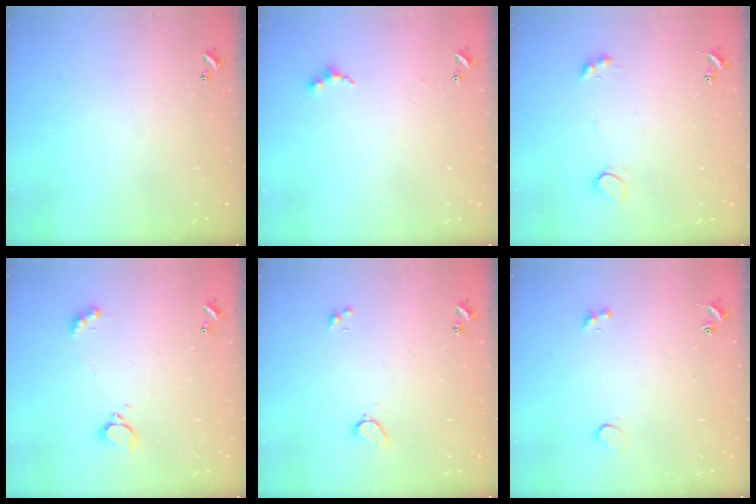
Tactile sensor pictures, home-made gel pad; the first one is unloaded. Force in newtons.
{"total": 4.0, "press": 4.0, "slide": 0.5}
{"total": 3.9, "press": 3.7, "slide": 1.2}
{"total": 2.5, "press": 2.4, "slide": 0.7}
{"total": 2.8, "press": 2.7, "slide": 0.6}
{"total": 3.3, "press": 3.0, "slide": 1.3}